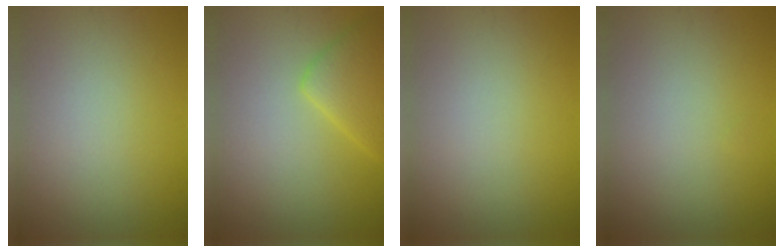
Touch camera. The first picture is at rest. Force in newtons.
{"total": 3.4, "press": 3.4, "slide": 0.1}
{"total": 0.0}
{"total": 0.0}